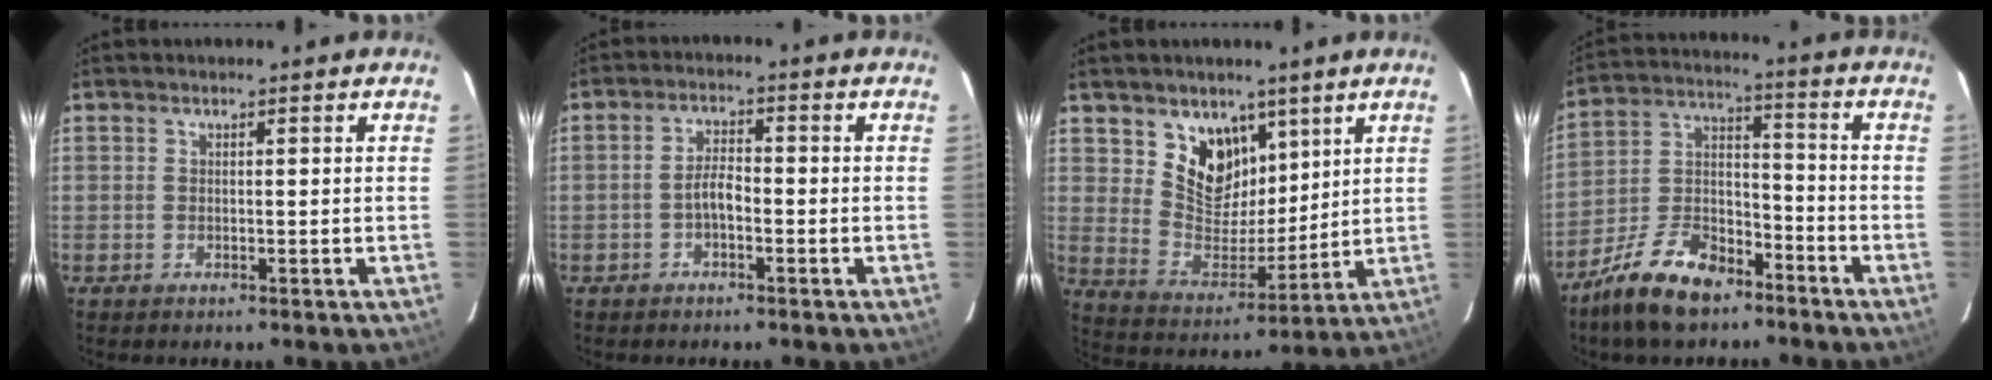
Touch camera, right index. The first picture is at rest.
{"total": 3.0, "force": [-1.5, 1.2, 2.4], "torque": [-0.050, 0.010, -0.028]}
{"total": 11.2, "force": [6.6, 7.9, 4.3], "torque": [-0.076, -0.016, 0.132]}
{"total": 14.5, "force": [-10.1, 6.8, 7.8], "torque": [-0.172, 0.014, -0.181]}